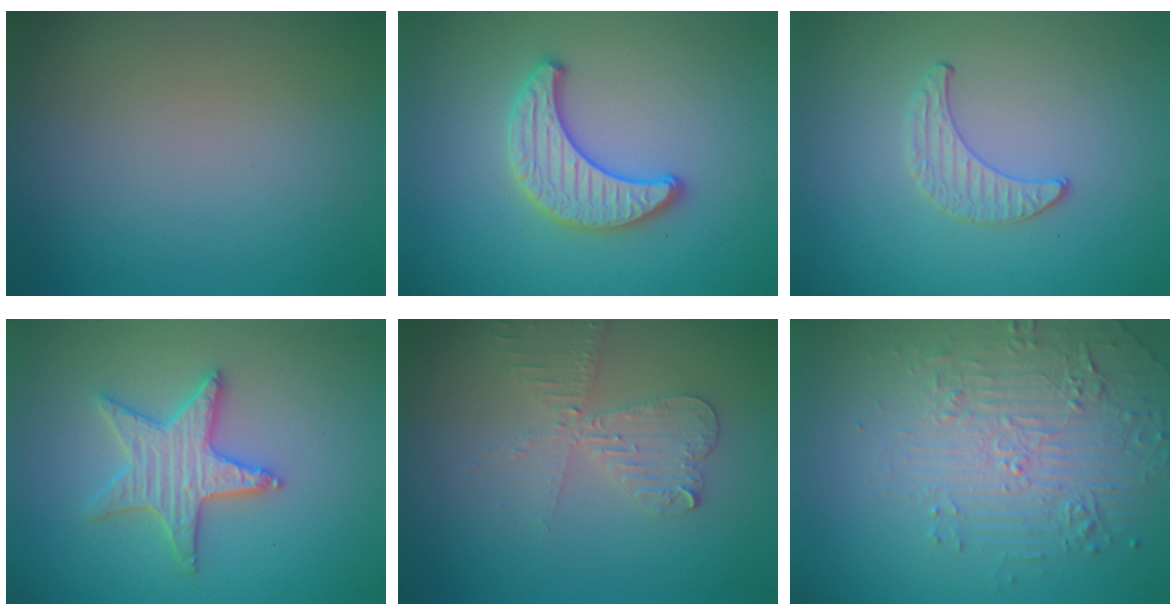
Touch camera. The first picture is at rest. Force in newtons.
{"total": 3.4, "press": 3.4, "slide": 0.2}
{"total": 1.0, "press": 1.0, "slide": 0.3}
{"total": 4.3, "press": 4.2, "slide": 0.8}
{"total": 3.5, "press": 3.0, "slide": 1.9}
{"total": 4.8, "press": 3.6, "slide": 3.2}